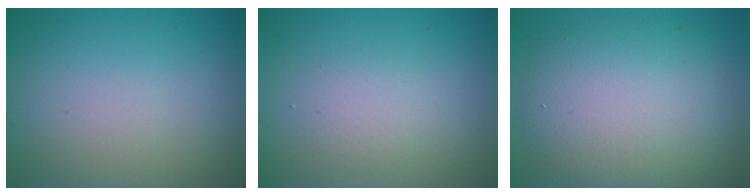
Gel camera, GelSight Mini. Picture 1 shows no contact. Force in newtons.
{"total": 1.8, "press": 1.8, "slide": 0.1}
{"total": 8.5, "press": 8.5, "slide": 0.5}